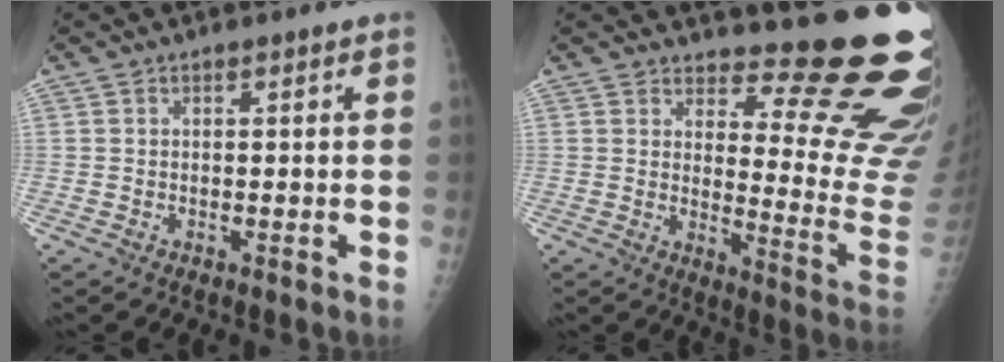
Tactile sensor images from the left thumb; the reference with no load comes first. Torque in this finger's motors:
{"motor_torque": [0.80, 0.51, 0.93, -1.59, 0.19]}